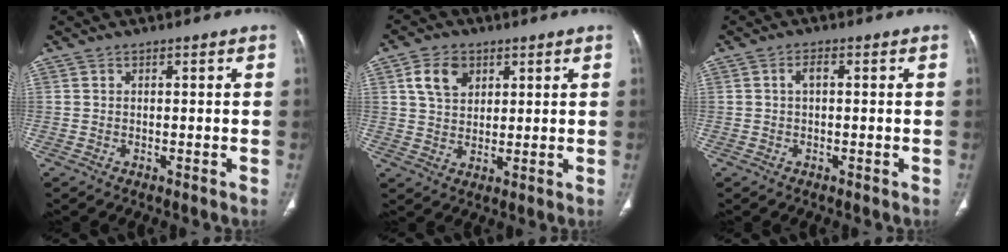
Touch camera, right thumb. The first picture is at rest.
{"total": 7.1, "force": [3.0, 5.1, 3.9], "torque": [-0.047, -0.009, 0.055]}
{"total": 1.6, "force": [0.1, 0.8, 1.4], "torque": [-0.026, 0.004, -0.001]}